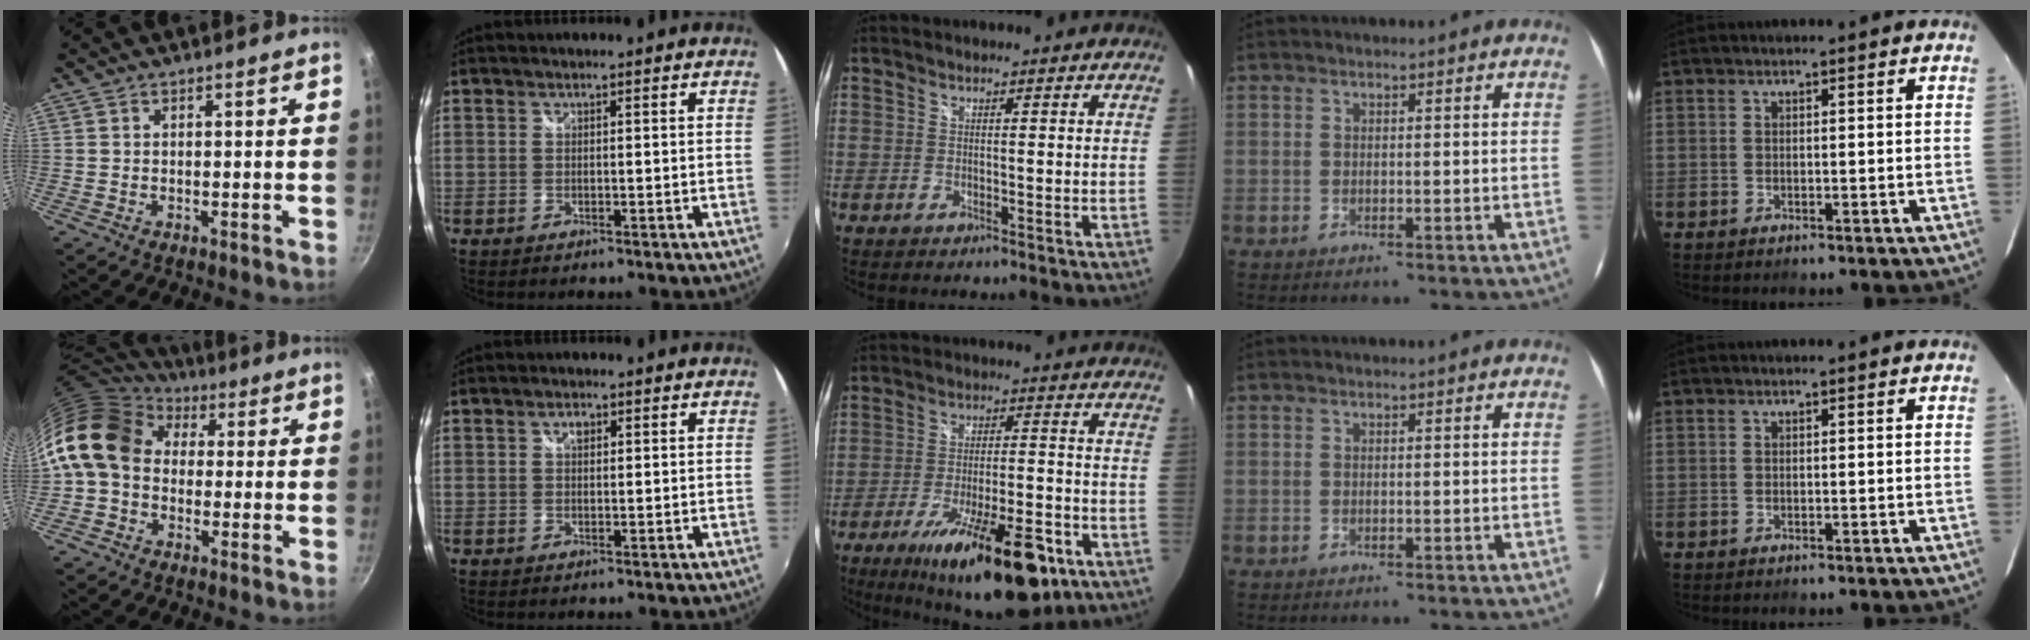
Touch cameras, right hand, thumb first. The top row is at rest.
{"thumb": {"total": 13.6, "force": [1.8, 10.7, 8.2], "torque": [-0.134, 0.026, 0.010]}, "index": {"total": 1.5, "force": [0.6, 0.9, 1.0], "torque": [-0.016, 0.005, 0.008]}, "middle": {"total": 20.7, "force": [-12.5, 6.2, 15.3], "torque": [-0.250, -0.033, -0.182]}}